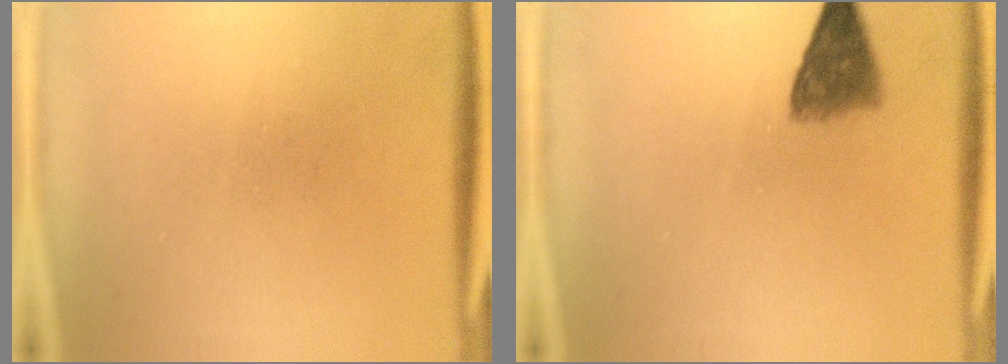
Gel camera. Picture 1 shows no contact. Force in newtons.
{"total": 4.2}